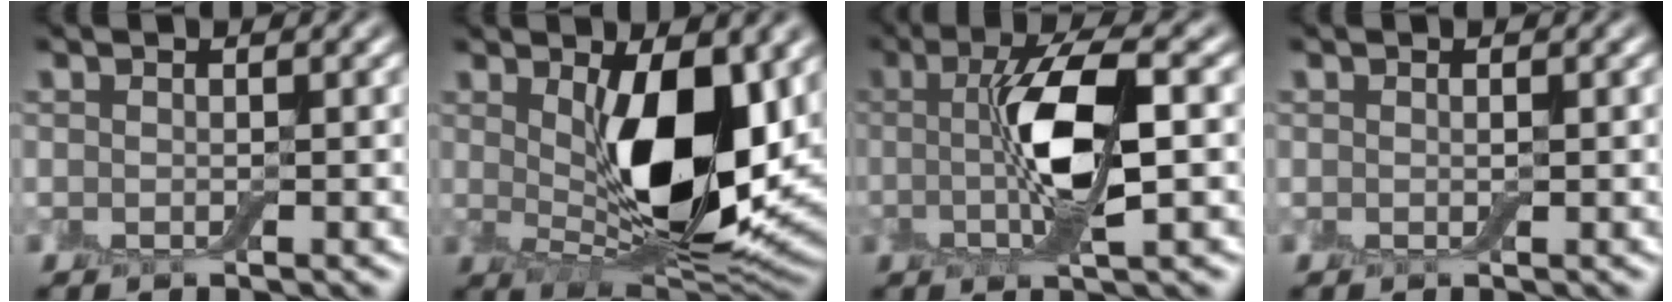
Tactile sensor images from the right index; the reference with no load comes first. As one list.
[{"total": 10.0, "force": [1.5, 4.4, 8.9], "torque": [-0.140, -0.009, 0.031]}, {"total": 6.9, "force": [0.0, 1.9, 6.6], "torque": [-0.124, -0.001, -0.003]}, {"total": 0.0}]